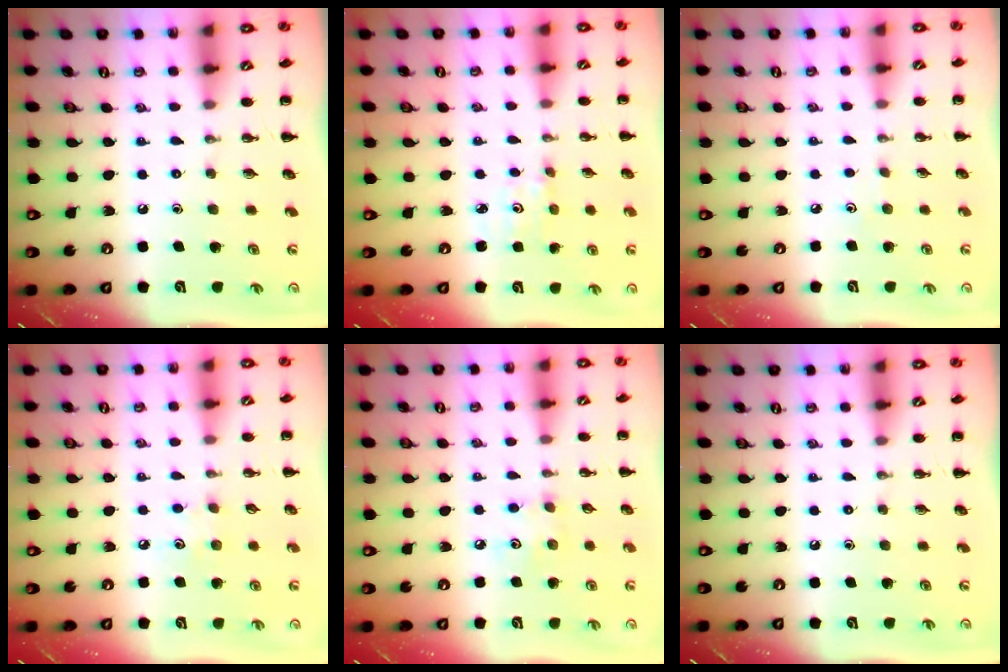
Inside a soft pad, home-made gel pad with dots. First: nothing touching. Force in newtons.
{"total": 1.8, "press": 1.7, "slide": 0.6}
{"total": 2.6, "press": 2.5, "slide": 0.8}
{"total": 4.0, "press": 3.9, "slide": 1.0}
{"total": 3.7, "press": 3.7, "slide": 0.6}
{"total": 0.0}